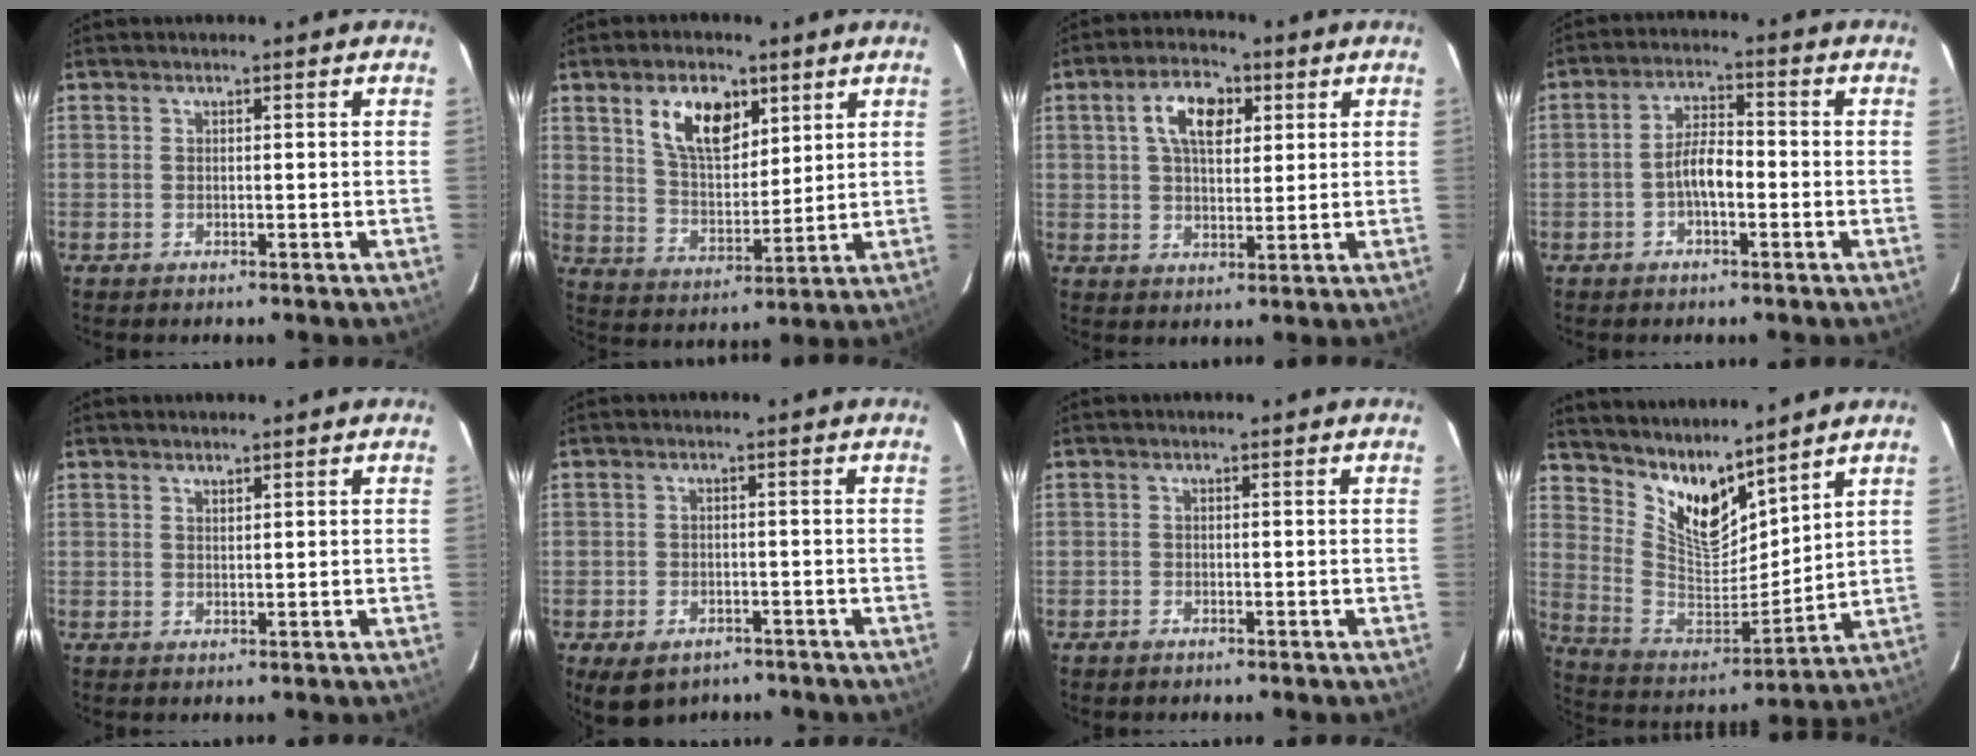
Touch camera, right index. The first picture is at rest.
{"total": 11.2, "force": [5.7, 5.9, 7.6], "torque": [-0.130, 0.010, 0.110]}
{"total": 8.4, "force": [2.9, 4.5, 6.4], "torque": [-0.112, 0.024, 0.051]}
{"total": 5.1, "force": [-1.7, 1.9, 4.4], "torque": [-0.087, 0.014, -0.032]}
{"total": 0.8, "force": [0.7, 0.2, 0.2], "torque": [-0.004, 0.001, 0.014]}
{"total": 7.6, "force": [-5.0, 4.6, 3.4], "torque": [-0.075, -0.009, -0.068]}
{"total": 1.0, "force": [-0.8, 0.6, 0.1], "torque": [-0.006, 0.003, -0.015]}
{"total": 13.0, "force": [10.5, 4.2, 6.3], "torque": [-0.131, -0.018, 0.208]}